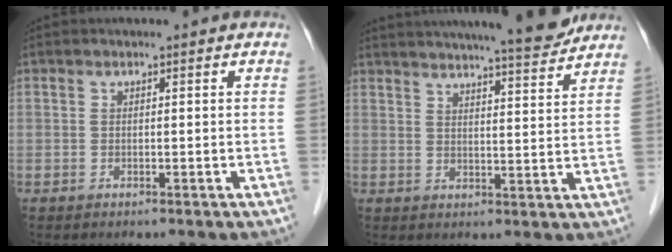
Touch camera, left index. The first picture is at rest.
{"total": 14.1, "force": [12.8, 0.3, 5.9], "torque": [-0.094, -0.004, 0.167]}